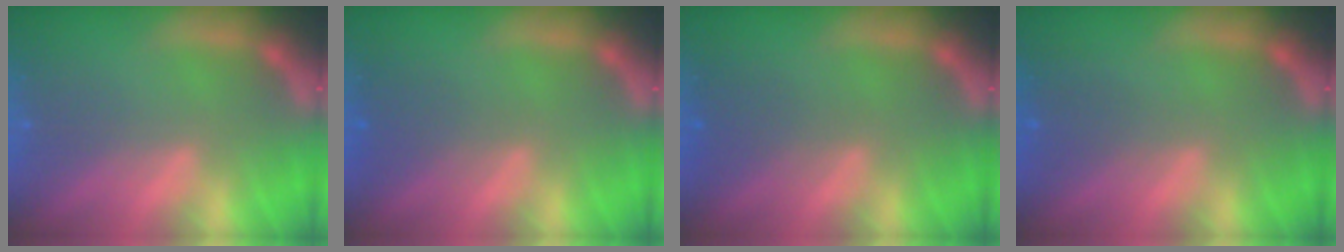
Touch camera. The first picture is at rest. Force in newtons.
{"total": 2.0}
{"total": 2.0}
{"total": 1.5}